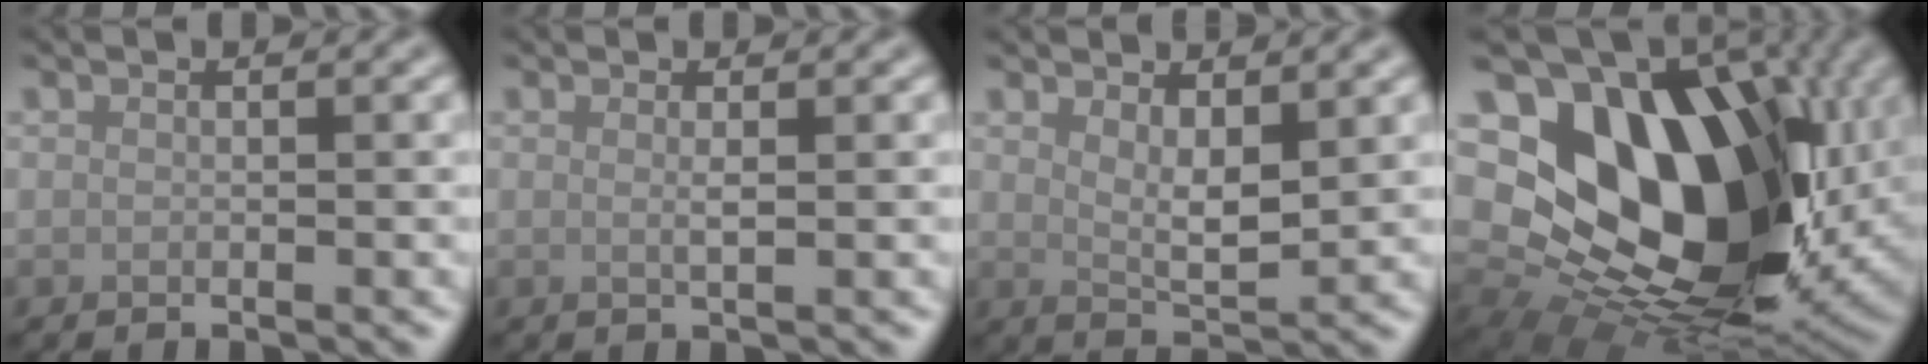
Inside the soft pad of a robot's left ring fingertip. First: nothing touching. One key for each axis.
{"total": 1.1, "fx": 0.3, "fy": 0.3, "fz": 1.0, "tx": -0.012, "ty": -0.001, "tz": 0.000}
{"total": 3.1, "fx": 1.2, "fy": 1.0, "fz": 2.6, "tx": -0.051, "ty": -0.009, "tz": 0.025}
{"total": 20.3, "fx": 3.2, "fy": 14.4, "fz": 13.9, "tx": -0.231, "ty": -0.011, "tz": 0.088}